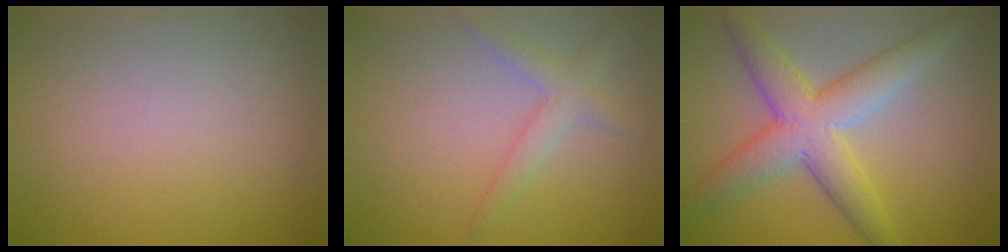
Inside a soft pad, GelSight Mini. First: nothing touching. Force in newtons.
{"total": 2.2, "press": 2.2, "slide": 0.1}
{"total": 6.5, "press": 6.5, "slide": 0.3}